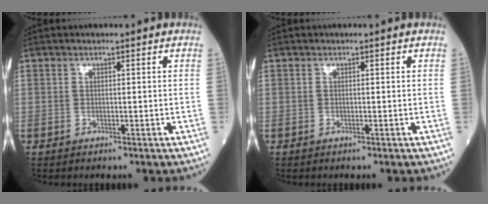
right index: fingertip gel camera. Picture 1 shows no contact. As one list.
[{"total": 0.0}]